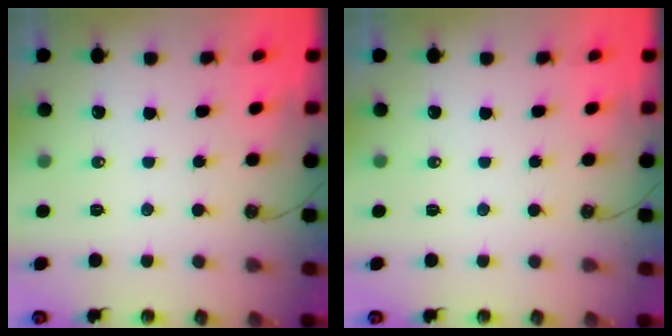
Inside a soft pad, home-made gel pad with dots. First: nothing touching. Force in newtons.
{"total": 0.0}